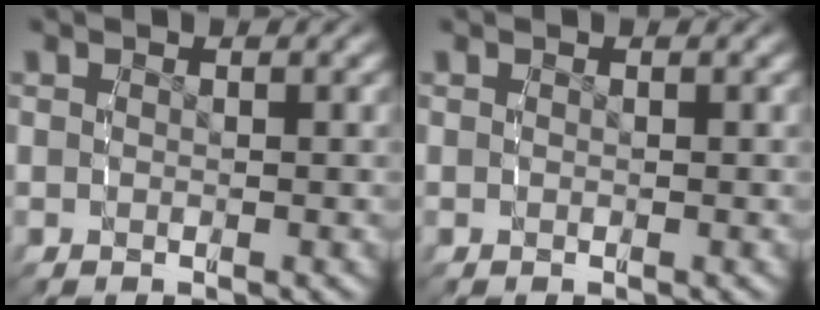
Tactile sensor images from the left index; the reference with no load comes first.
{"total": 0.0}